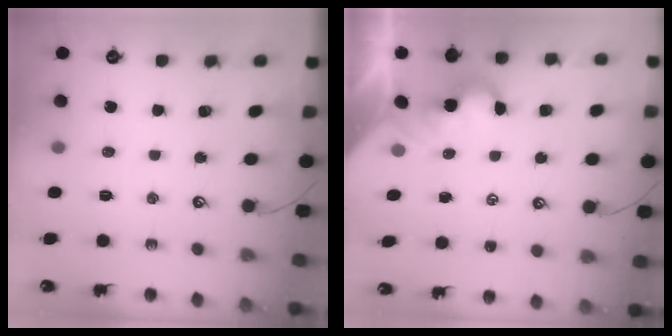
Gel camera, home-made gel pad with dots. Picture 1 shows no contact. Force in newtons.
{"total": 2.1, "press": 2.0, "slide": 0.5}